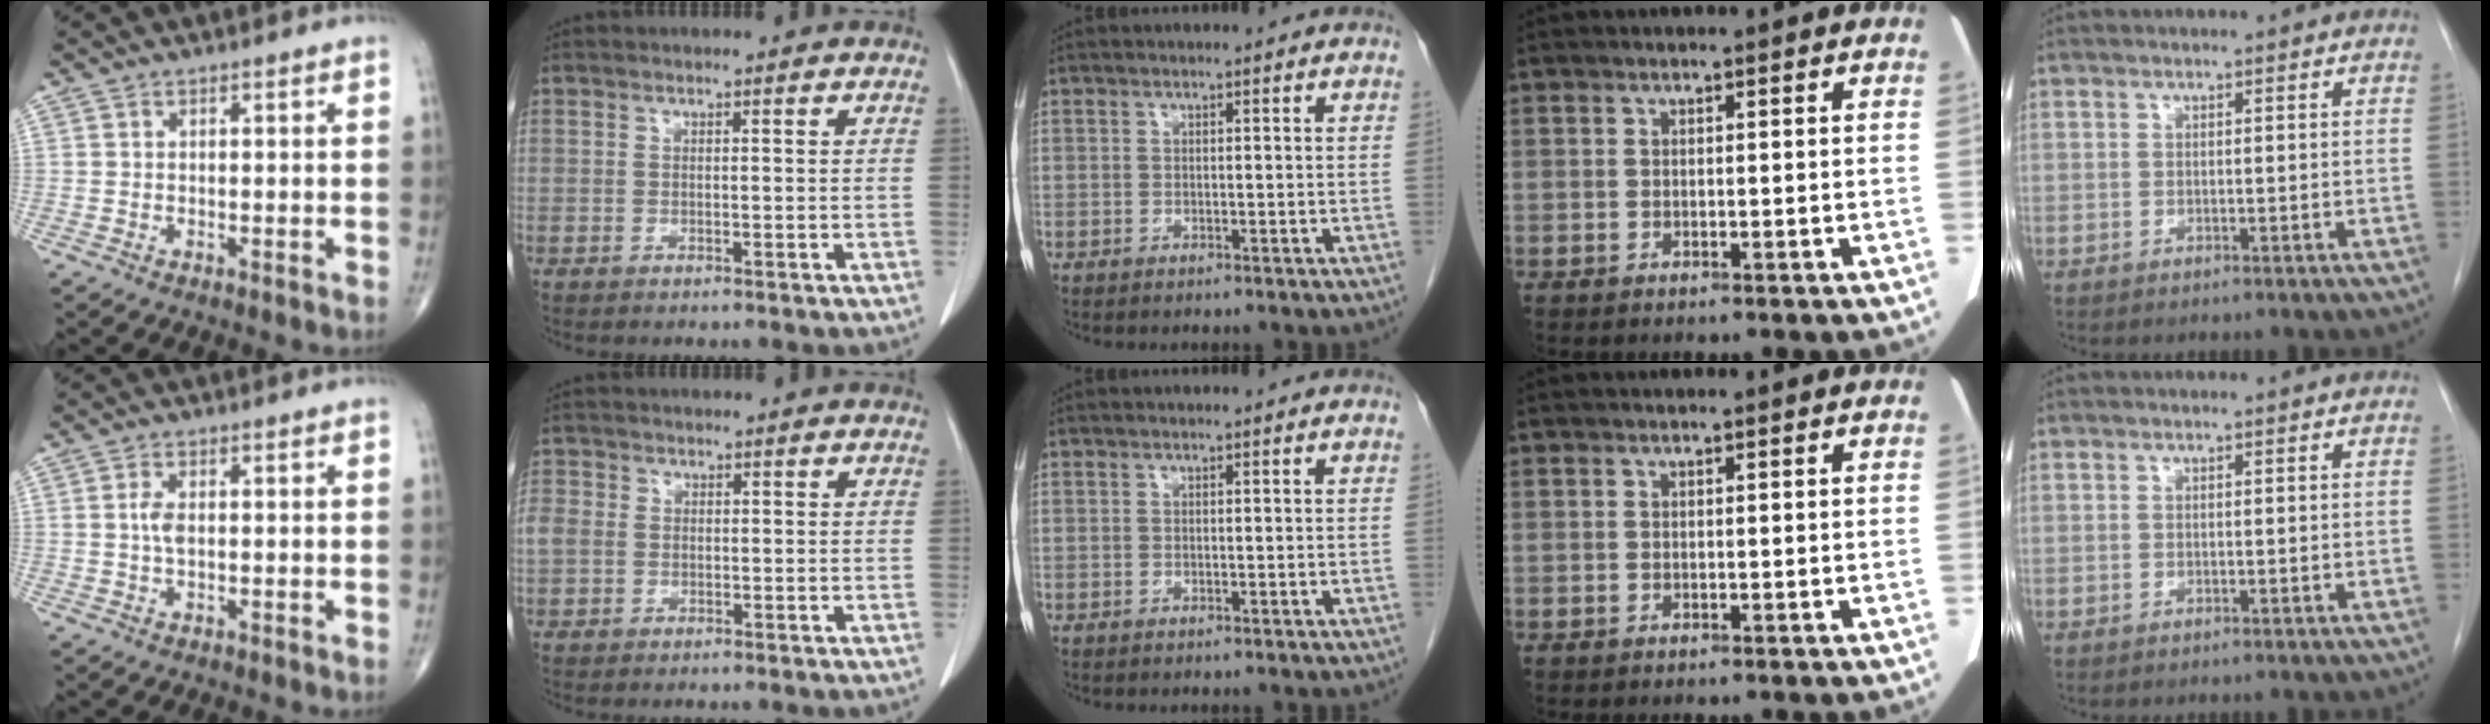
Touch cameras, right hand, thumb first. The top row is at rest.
{"thumb": {"total": 2.7, "force": [0.2, 1.3, 2.4], "torque": [-0.051, 0.001, 0.003]}, "index": {"total": 3.3, "force": [-0.1, 2.9, 1.7], "torque": [-0.051, 0.016, 0.000]}}